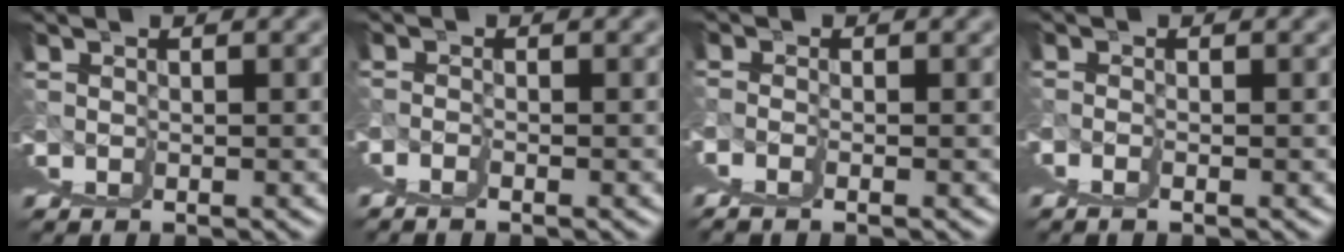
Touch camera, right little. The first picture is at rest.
{"total": 1.3, "force": [0.2, -1.2, 0.1], "torque": [0.007, 0.013, 0.003]}
{"total": 1.2, "force": [0.4, -0.2, 1.1], "torque": [-0.012, 0.012, 0.009]}
{"total": 0.6, "force": [0.3, -0.4, 0.3], "torque": [0.000, 0.014, 0.003]}